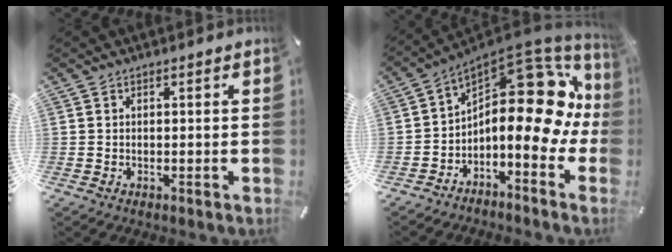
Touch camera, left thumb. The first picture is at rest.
{"total": 18.6, "force": [3.5, 9.9, 15.4], "torque": [-0.221, -0.058, 0.059]}